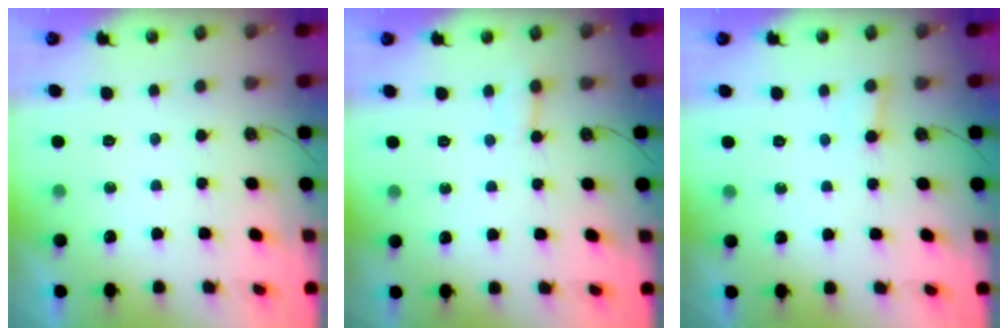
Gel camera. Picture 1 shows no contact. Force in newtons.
{"total": 2.7, "press": 2.7, "slide": 0.5}
{"total": 2.6, "press": 2.6, "slide": 0.1}